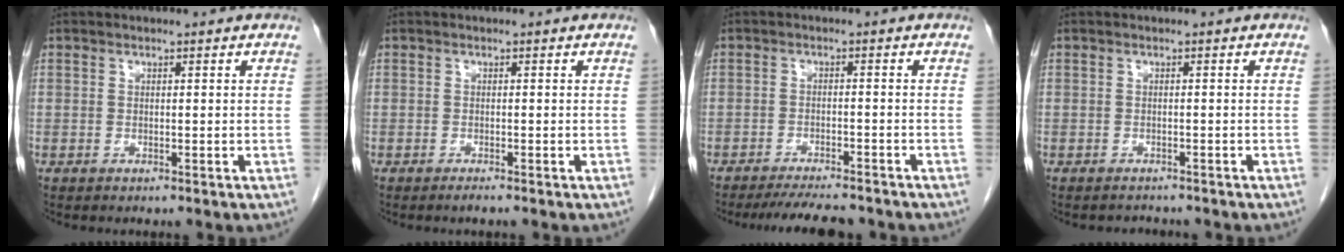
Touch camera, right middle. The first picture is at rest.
{"total": 0.8, "force": [-0.6, -0.1, 0.4], "torque": [-0.012, -0.003, -0.010]}
{"total": 7.4, "force": [-6.8, 1.0, 2.8], "torque": [-0.039, -0.013, -0.103]}
{"total": 1.5, "force": [-1.4, 0.4, -0.1], "torque": [0.001, -0.003, -0.018]}